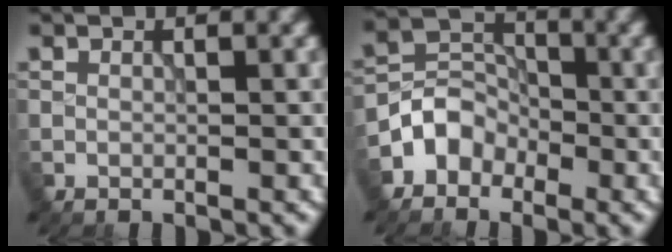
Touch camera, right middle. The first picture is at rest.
{"total": 3.3, "force": [-2.0, 2.5, 0.7], "torque": [-0.006, 0.010, -0.044]}